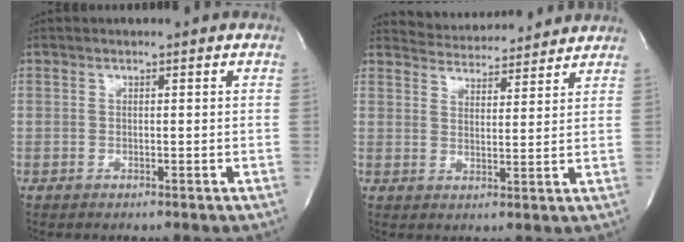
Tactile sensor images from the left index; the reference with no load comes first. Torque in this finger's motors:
{"motor_torque": [0.10, -0.39, -0.02, -0.03]}